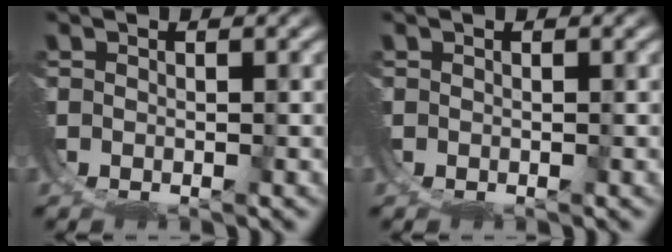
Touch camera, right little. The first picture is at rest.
{"total": 0.0}